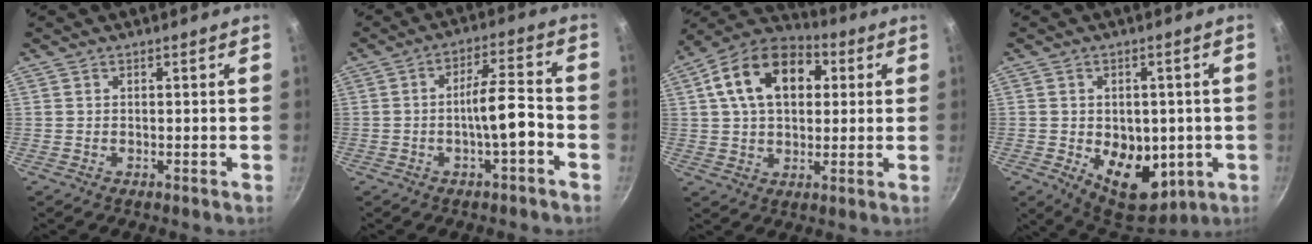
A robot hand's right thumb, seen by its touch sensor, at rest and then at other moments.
{"total": 7.8, "force": [-2.8, 1.7, 7.1], "torque": [-0.112, 0.039, -0.044]}
{"total": 17.4, "force": [4.6, 11.6, 12.1], "torque": [-0.181, 0.021, 0.060]}
{"total": 13.7, "force": [-2.5, 9.2, 9.8], "torque": [-0.094, -0.015, -0.016]}